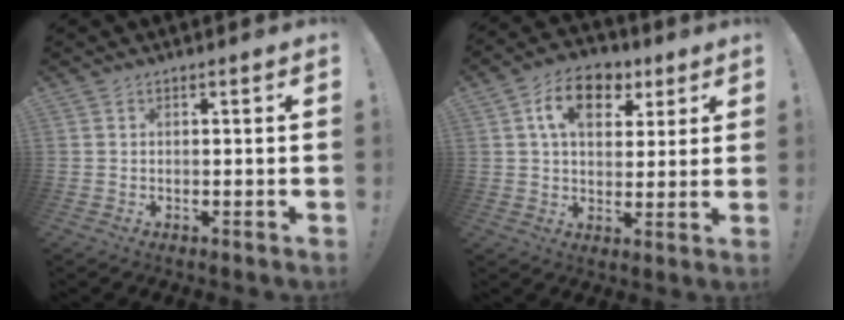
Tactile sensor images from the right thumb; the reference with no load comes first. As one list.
[{"total": 12.6, "force": [5.1, 8.5, 7.8], "torque": [-0.121, -0.005, 0.096]}]